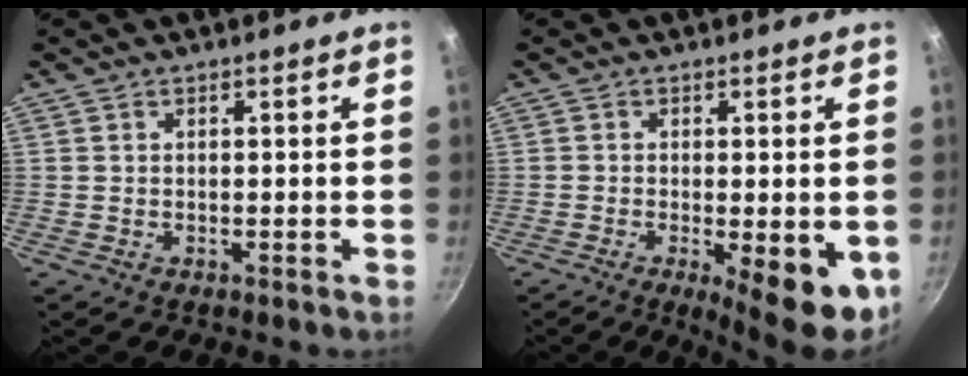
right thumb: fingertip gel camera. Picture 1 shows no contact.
{"total": 10.1, "force": [-3.0, 3.1, 9.2], "torque": [-0.110, -0.008, -0.031]}